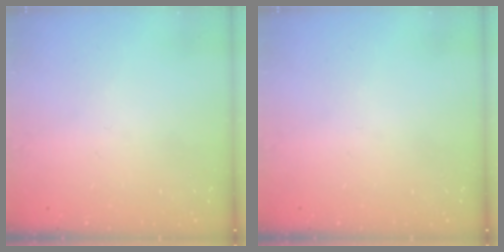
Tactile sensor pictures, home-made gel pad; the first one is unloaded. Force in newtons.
{"total": 0.0}